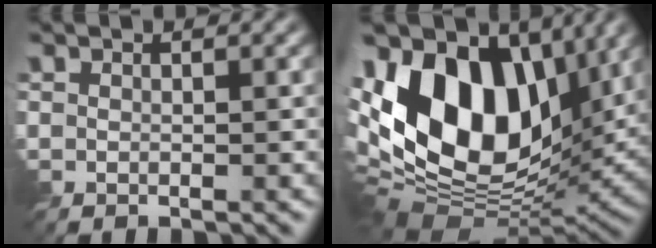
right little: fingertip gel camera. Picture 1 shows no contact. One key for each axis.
{"total": 17.5, "fx": 2.6, "fy": 11.1, "fz": 13.3, "tx": -0.279, "ty": 0.009, "tz": 0.039}